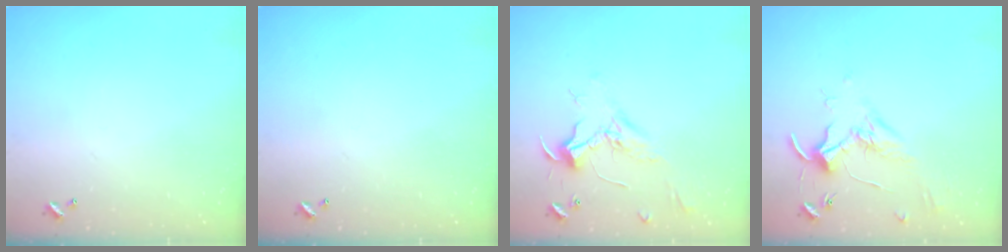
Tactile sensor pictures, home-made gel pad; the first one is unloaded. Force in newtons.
{"total": 0.0}
{"total": 2.4, "press": 2.3, "slide": 0.8}
{"total": 1.8, "press": 1.8, "slide": 0.4}